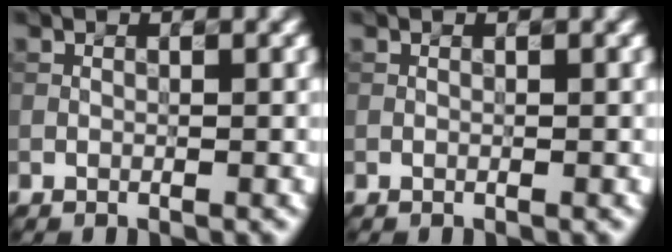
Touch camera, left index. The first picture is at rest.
{"total": 0.0}